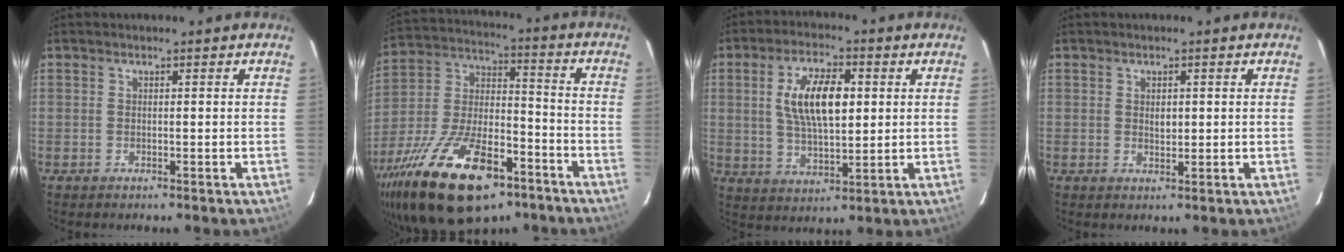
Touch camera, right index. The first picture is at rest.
{"total": 26.8, "force": [-15.7, 11.8, 18.2], "torque": [-0.358, -0.018, -0.255]}
{"total": 11.5, "force": [2.2, 4.9, 10.1], "torque": [-0.189, 0.008, 0.045]}
{"total": 1.8, "force": [0.3, 1.2, 1.3], "torque": [-0.018, 0.002, 0.007]}